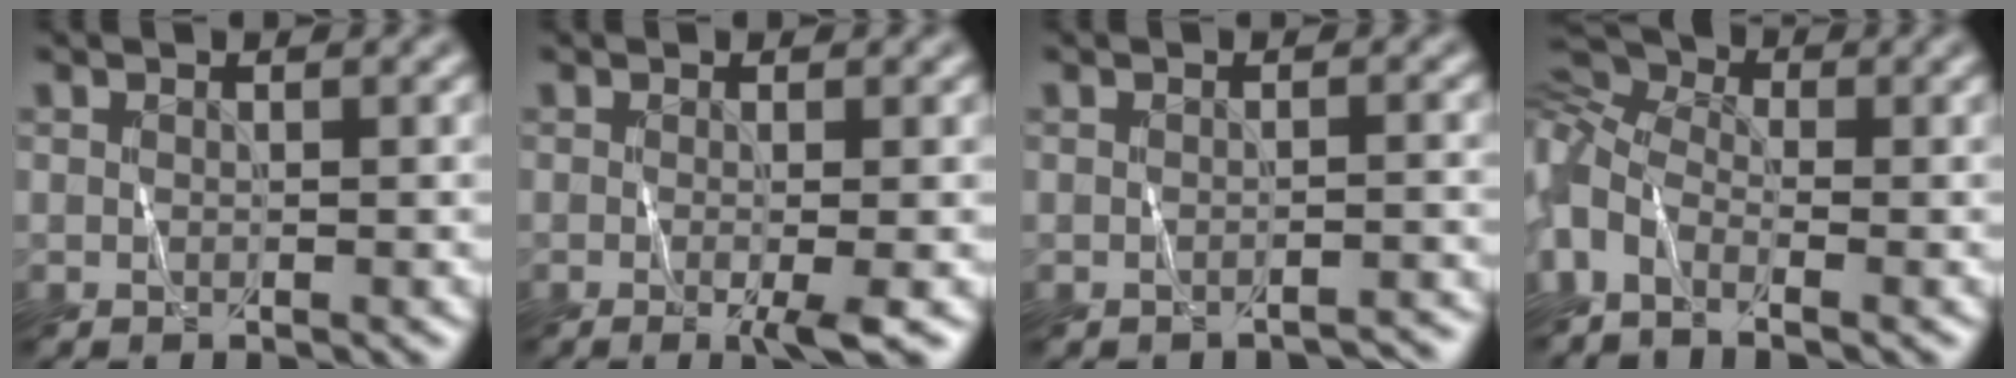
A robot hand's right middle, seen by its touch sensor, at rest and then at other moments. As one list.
[{"total": 2.5, "force": [-0.4, 0.3, 2.5], "torque": [-0.039, -0.008, -0.008]}, {"total": 1.9, "force": [-1.9, 0.1, 0.2], "torque": [0.005, 0.004, -0.022]}, {"total": 6.5, "force": [-1.3, 3.6, 5.2], "torque": [-0.134, 0.001, -0.038]}]